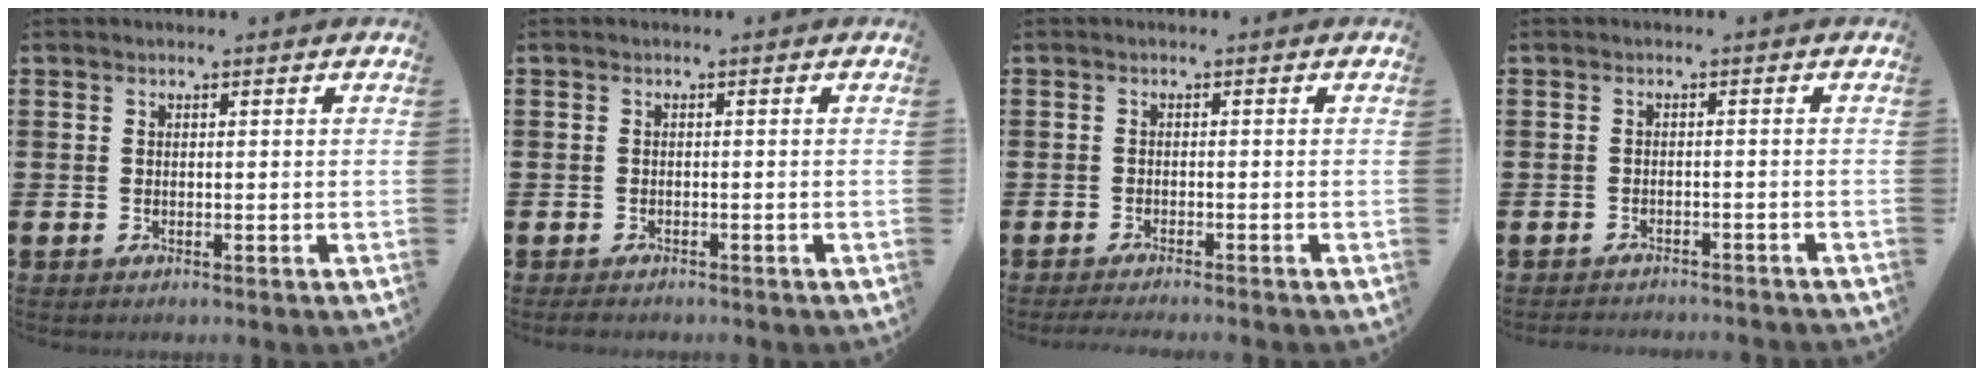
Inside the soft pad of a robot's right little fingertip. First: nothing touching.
{"total": 0.7, "force": [-0.6, 0.2, 0.3], "torque": [-0.008, 0.000, -0.014]}
{"total": 0.6, "force": [-0.5, 0.0, 0.4], "torque": [-0.006, 0.000, -0.009]}
{"total": 1.4, "force": [-1.4, -0.1, -0.1], "torque": [-0.002, 0.003, -0.028]}